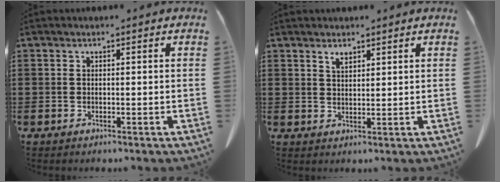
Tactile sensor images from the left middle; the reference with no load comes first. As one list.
[{"total": 1.9, "force": [1.5, 0.6, 0.9], "torque": [-0.013, -0.002, 0.027]}]